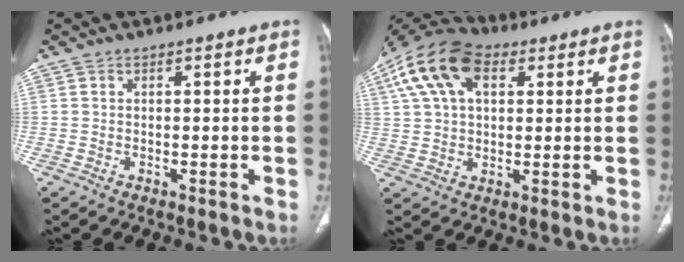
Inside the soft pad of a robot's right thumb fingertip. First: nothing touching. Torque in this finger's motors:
{"motor_torque": [-0.55, 1.25, 1.21, 0.07, 0.15]}